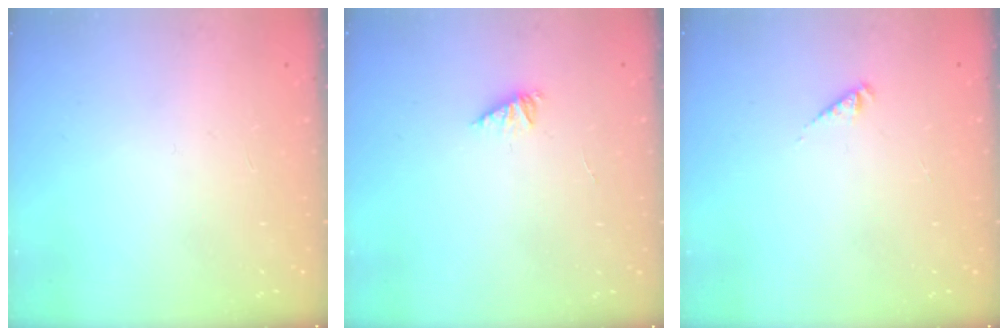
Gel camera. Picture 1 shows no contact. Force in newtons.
{"total": 2.1, "press": 2.0, "slide": 0.4}
{"total": 2.4, "press": 2.4, "slide": 0.4}